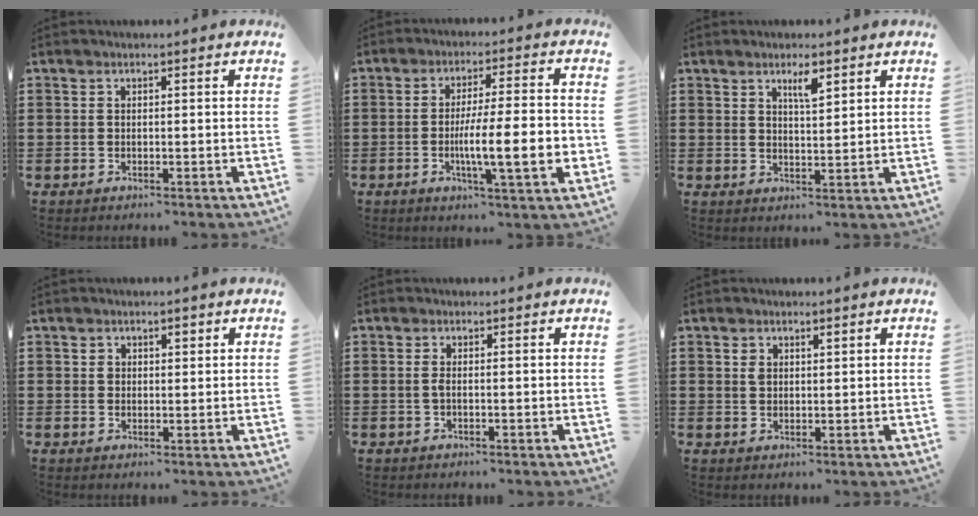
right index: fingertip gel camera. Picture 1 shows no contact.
{"total": 11.6, "force": [-2.5, 2.0, 11.2], "torque": [-0.192, -0.009, -0.044]}
{"total": 3.3, "force": [2.1, 0.8, 2.4], "torque": [-0.045, 0.002, 0.034]}
{"total": 1.8, "force": [0.7, 1.4, 1.0], "torque": [-0.023, 0.009, 0.010]}
{"total": 1.1, "force": [-0.2, 0.1, 1.1], "torque": [-0.022, -0.001, -0.003]}
{"total": 1.6, "force": [0.9, 1.1, 0.9], "torque": [-0.019, 0.003, 0.018]}